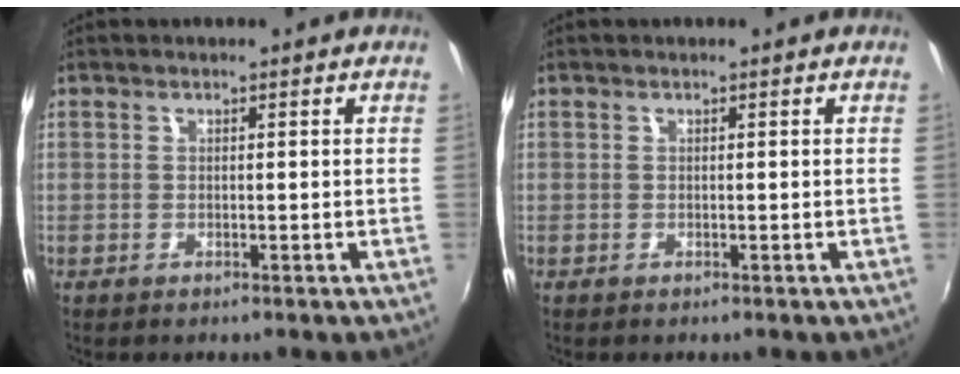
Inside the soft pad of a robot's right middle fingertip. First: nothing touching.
{"total": 0.0}